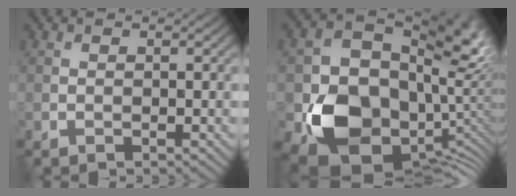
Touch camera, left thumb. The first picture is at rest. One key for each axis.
{"total": 17.5, "fx": -2.1, "fy": 13.8, "fz": 10.4, "tx": -0.195, "ty": -0.067, "tz": -0.016}